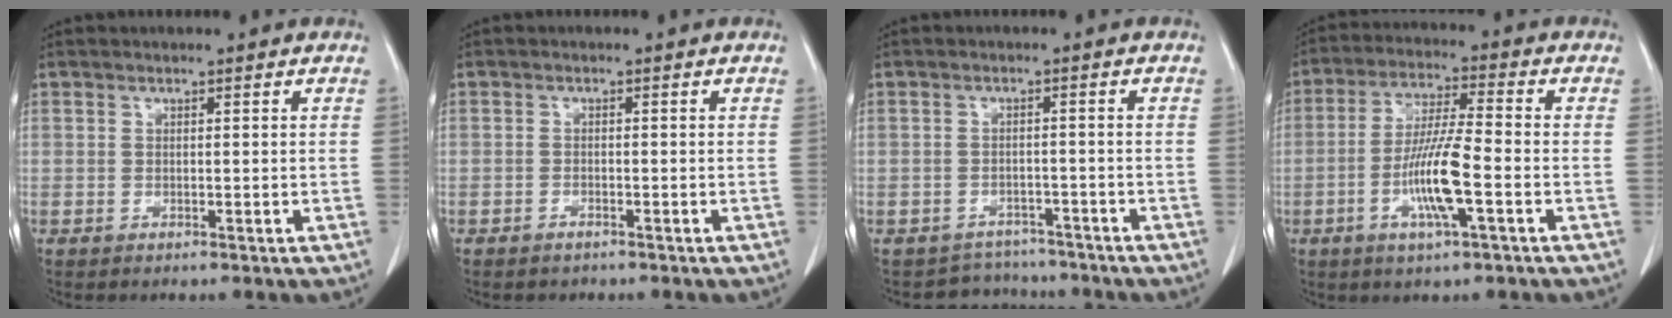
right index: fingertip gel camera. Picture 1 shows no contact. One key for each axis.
{"total": 1.1, "fx": -0.9, "fy": 0.6, "fz": 0.2, "tx": -0.006, "ty": 0.002, "tz": -0.012}
{"total": 4.6, "fx": -4.1, "fy": 1.7, "fz": -1.2, "tx": 0.017, "ty": 0.020, "tz": -0.058}
{"total": 11.8, "fx": -3.6, "fy": 0.3, "fz": 11.2, "tx": -0.223, "ty": -0.007, "tz": -0.072}